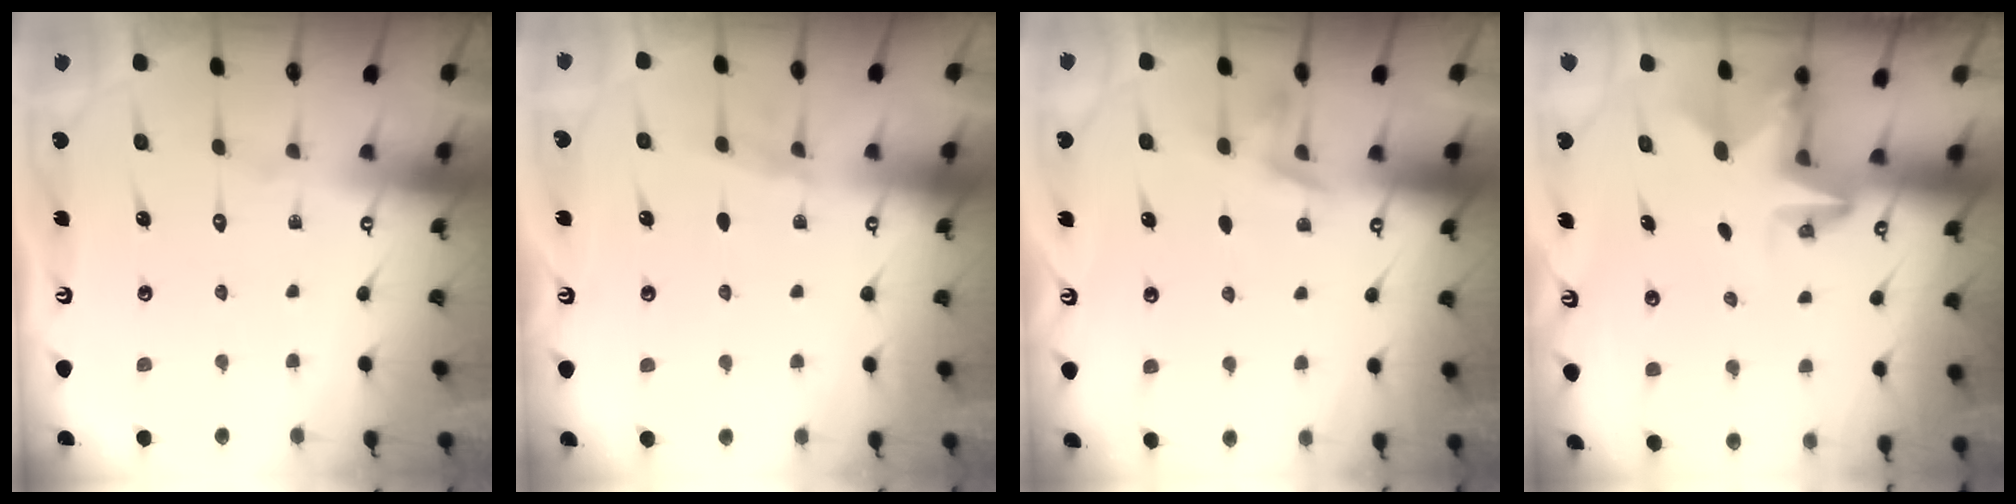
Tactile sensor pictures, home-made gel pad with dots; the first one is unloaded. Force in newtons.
{"total": 4.7, "press": 3.9, "slide": 2.7}
{"total": 2.9, "press": 2.3, "slide": 1.7}
{"total": 3.0, "press": 3.0, "slide": 0.3}